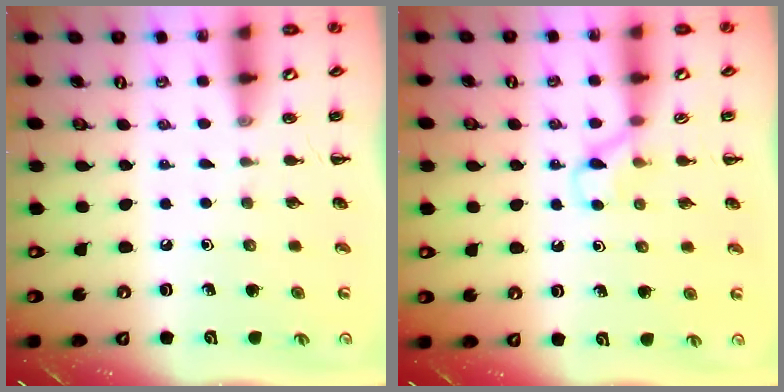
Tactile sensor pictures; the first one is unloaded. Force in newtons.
{"total": 4.8, "press": 4.6, "slide": 1.3}